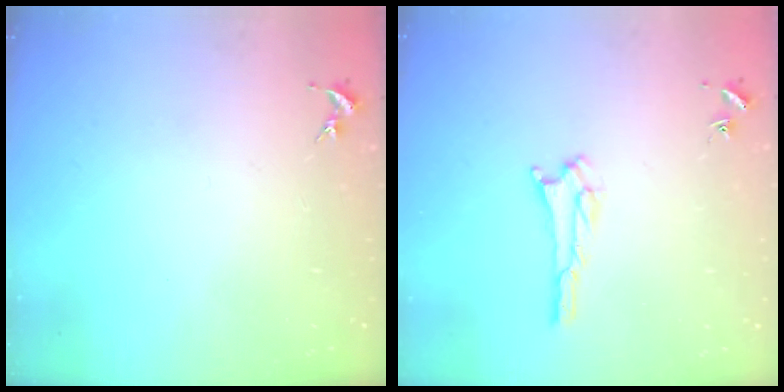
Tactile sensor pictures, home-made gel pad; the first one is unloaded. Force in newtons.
{"total": 1.8, "press": 1.8, "slide": 0.2}